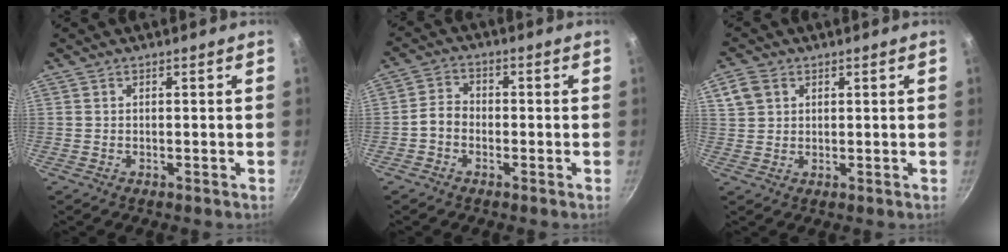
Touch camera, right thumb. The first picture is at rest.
{"total": 3.6, "force": [-1.5, 2.8, 1.8], "torque": [-0.026, 0.023, -0.038]}
{"total": 4.6, "force": [1.9, 3.6, 2.2], "torque": [-0.034, 0.002, 0.037]}